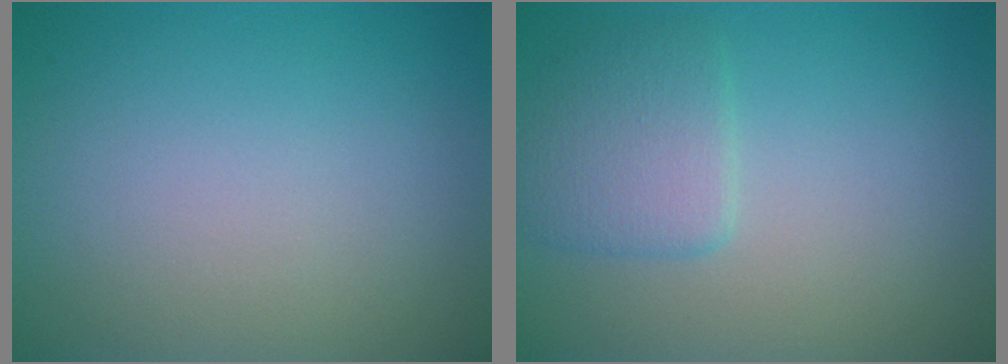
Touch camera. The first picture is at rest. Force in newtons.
{"total": 2.8, "press": 2.8, "slide": 0.1}